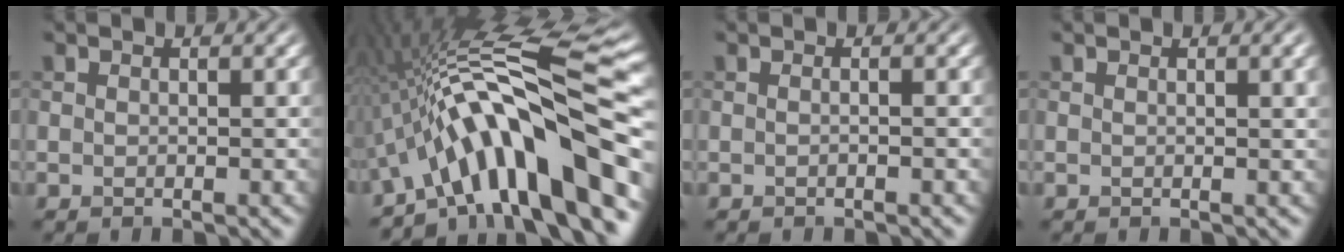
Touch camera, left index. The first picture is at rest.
{"total": 14.5, "force": [-4.5, 3.5, 13.4], "torque": [-0.206, 0.028, -0.074]}
{"total": 0.6, "force": [-0.2, 0.2, 0.6], "torque": [-0.011, -0.002, -0.009]}
{"total": 1.8, "force": [0.7, 0.5, 1.6], "torque": [-0.015, 0.004, 0.009]}